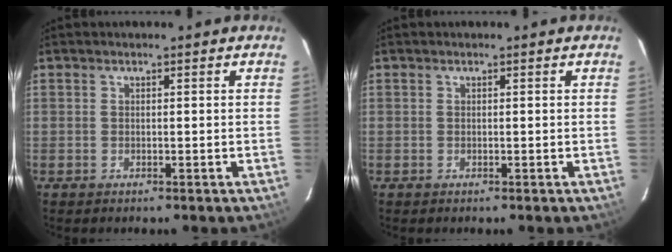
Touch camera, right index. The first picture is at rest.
{"total": 0.0}